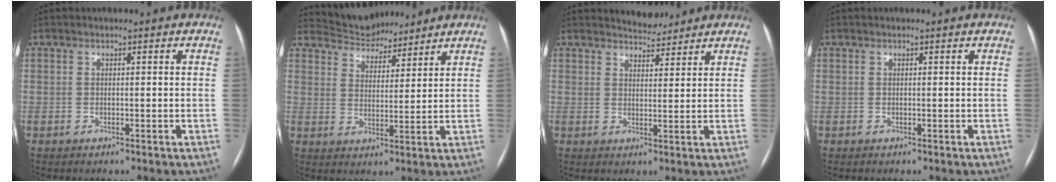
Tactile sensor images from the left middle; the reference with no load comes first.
{"total": 7.7, "force": [7.4, 2.0, 0.7], "torque": [-0.016, 0.013, 0.129]}
{"total": 3.9, "force": [3.7, 1.0, 0.3], "torque": [-0.005, 0.000, 0.057]}
{"total": 0.0}